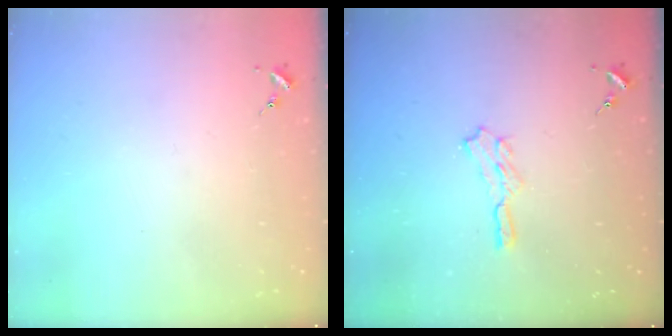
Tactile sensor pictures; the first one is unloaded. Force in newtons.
{"total": 5.0, "press": 5.0, "slide": 0.8}